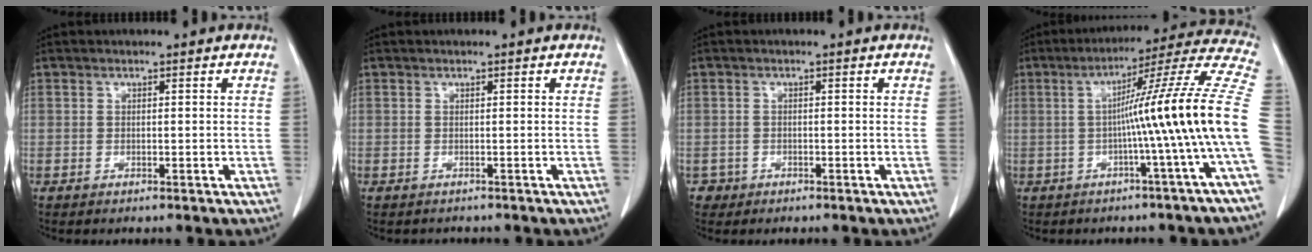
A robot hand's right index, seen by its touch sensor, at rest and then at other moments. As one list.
[{"total": 0.9, "force": [-0.6, 0.5, 0.2], "torque": [-0.002, 0.002, -0.006]}, {"total": 1.7, "force": [-0.9, 1.4, -0.2], "torque": [0.001, 0.007, -0.017]}, {"total": 17.4, "force": [-2.4, -3.1, 17.0], "torque": [-0.219, 0.017, -0.047]}]